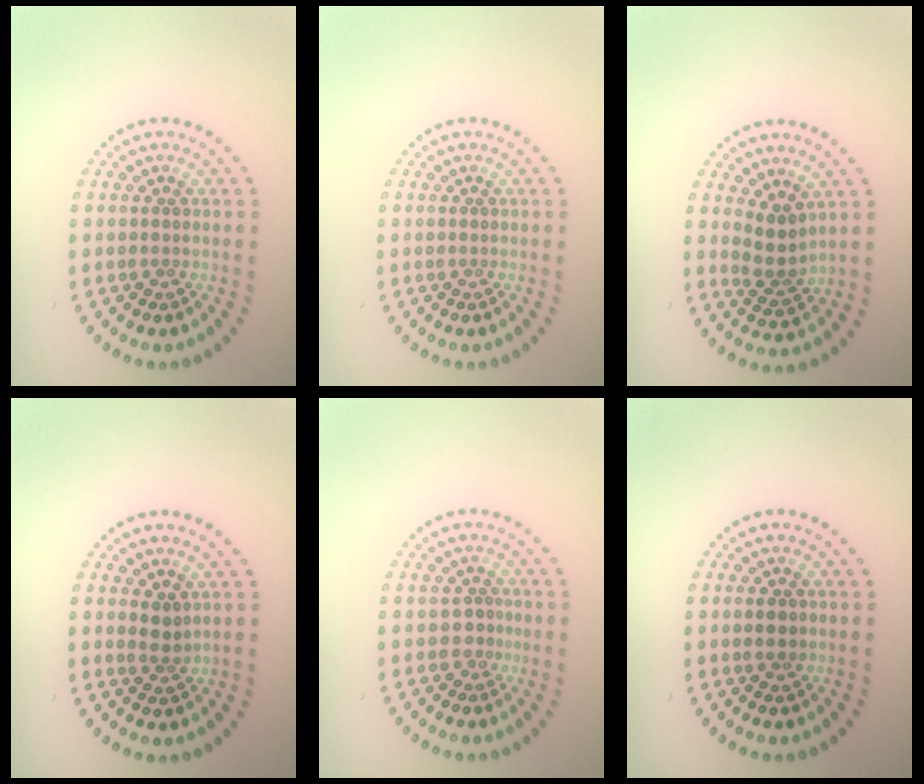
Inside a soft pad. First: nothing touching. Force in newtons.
{"total": 0.0}
{"total": 2.5, "press": 1.9, "slide": 1.6}
{"total": 1.2, "press": 1.1, "slide": 0.6}
{"total": 1.1, "press": 0.8, "slide": 0.8}
{"total": 1.2, "press": 1.2, "slide": 0.1}